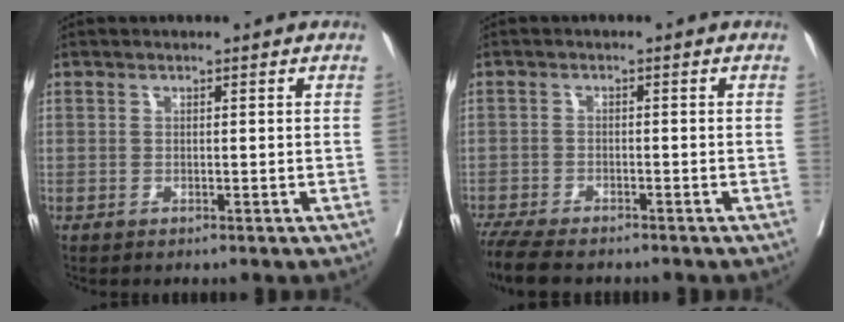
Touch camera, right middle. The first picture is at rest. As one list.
[{"total": 8.6, "force": [-7.2, 2.0, 4.2], "torque": [-0.071, -0.017, -0.118]}]